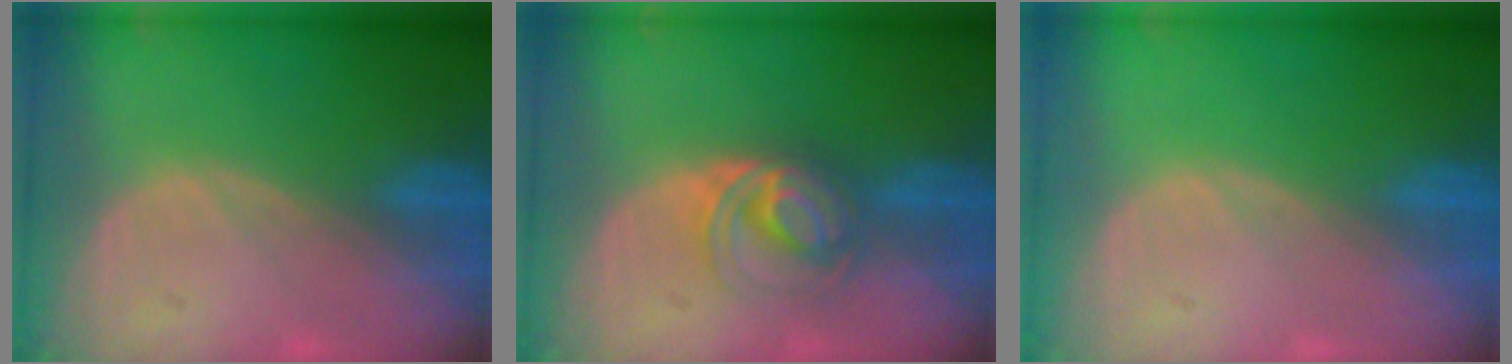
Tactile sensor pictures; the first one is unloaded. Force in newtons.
{"total": 5.8, "press": 5.4, "slide": 2.1}
{"total": 0.0}